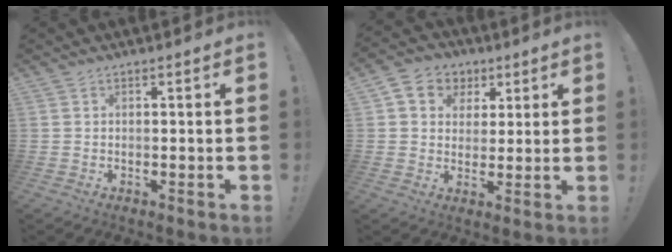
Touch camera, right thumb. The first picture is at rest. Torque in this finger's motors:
{"motor_torque": [0.69, 0.74, 0.58, 0.23, 0.46]}